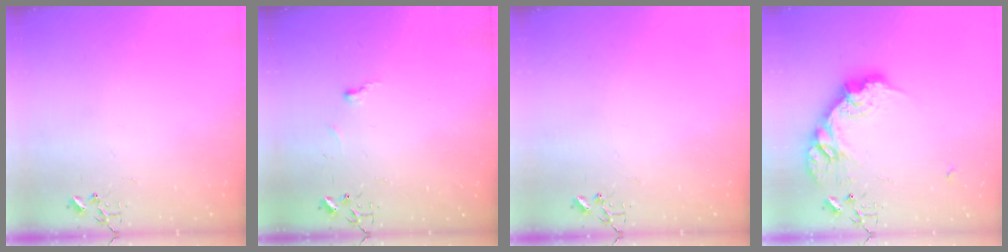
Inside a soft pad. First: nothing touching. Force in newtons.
{"total": 3.8, "press": 3.8, "slide": 0.5}
{"total": 0.0}
{"total": 18.3, "press": 18.3, "slide": 1.0}